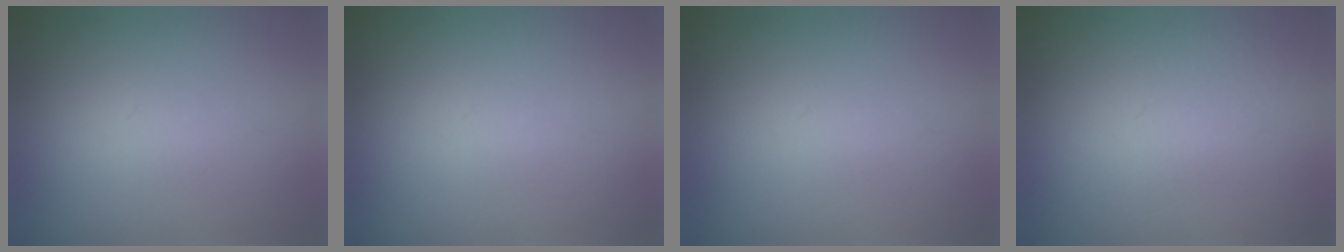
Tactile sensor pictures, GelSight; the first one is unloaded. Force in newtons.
{"total": 1.1}
{"total": 0.0}
{"total": 5.5}